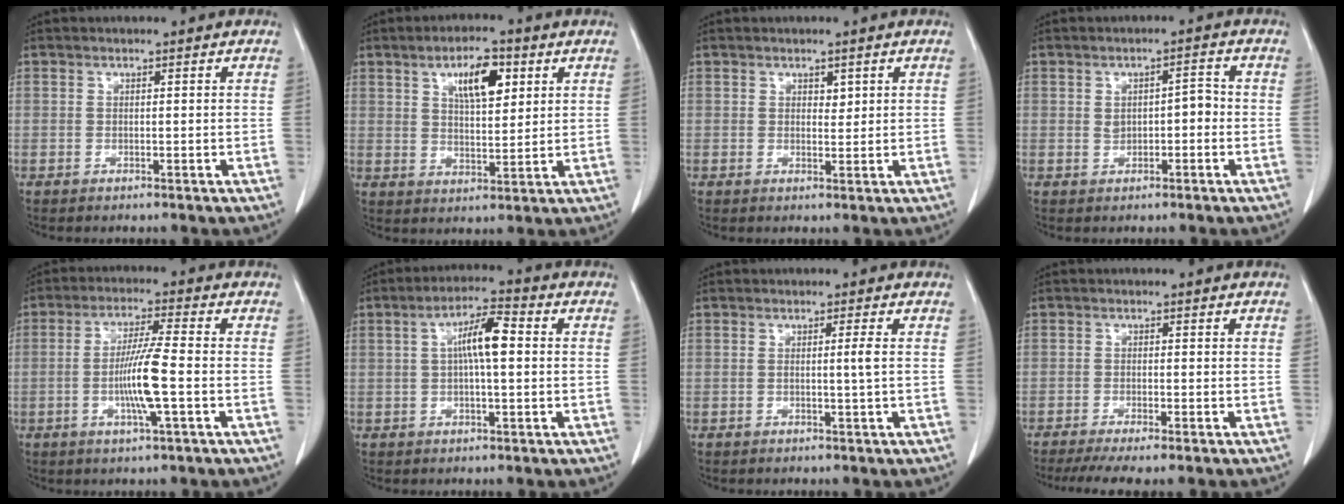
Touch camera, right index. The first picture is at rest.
{"total": 7.9, "force": [3.5, 2.7, 6.5], "torque": [-0.112, 0.005, 0.062]}
{"total": 1.5, "force": [0.8, 0.8, 0.9], "torque": [-0.011, -0.004, 0.015]}
{"total": 3.3, "force": [-0.2, 1.7, 2.8], "torque": [-0.044, 0.019, 0.003]}
{"total": 8.1, "force": [-1.7, -0.3, 7.9], "torque": [-0.153, -0.007, -0.034]}
{"total": 6.9, "force": [0.9, 1.3, 6.7], "torque": [-0.125, 0.018, 0.012]}
{"total": 1.4, "force": [0.0, -0.6, 1.3], "torque": [-0.021, -0.002, -0.002]}
{"total": 6.6, "force": [-5.2, 0.5, 4.0], "torque": [-0.058, -0.010, -0.080]}